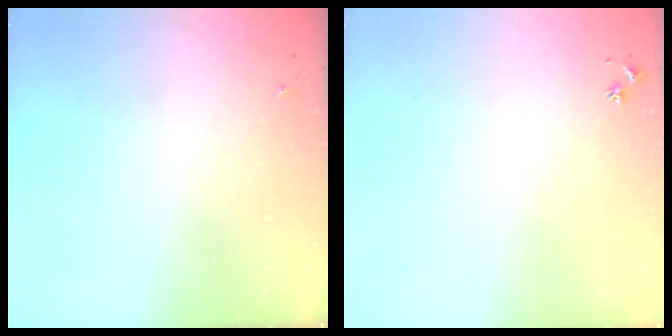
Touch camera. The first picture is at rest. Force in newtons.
{"total": 2.9, "press": 2.8, "slide": 0.3}